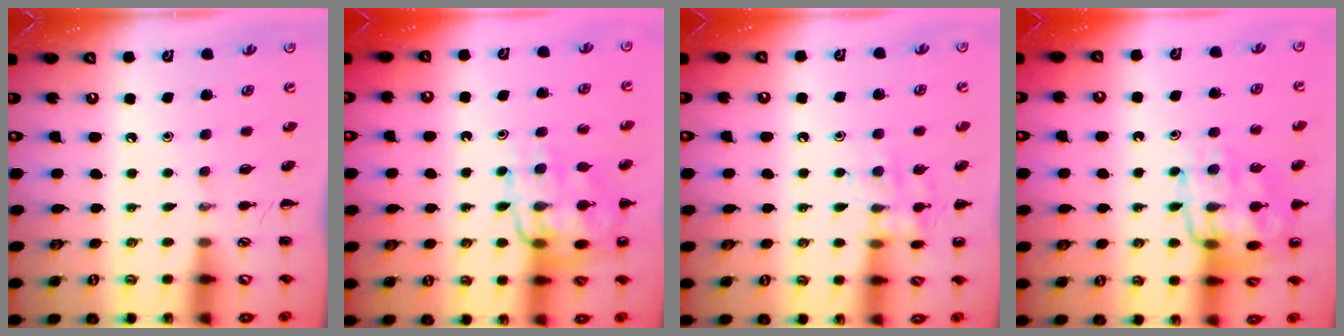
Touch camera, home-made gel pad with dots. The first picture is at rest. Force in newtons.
{"total": 15.3, "press": 15.2, "slide": 1.9}
{"total": 9.9, "press": 9.8, "slide": 1.2}
{"total": 16.0, "press": 16.0, "slide": 1.1}